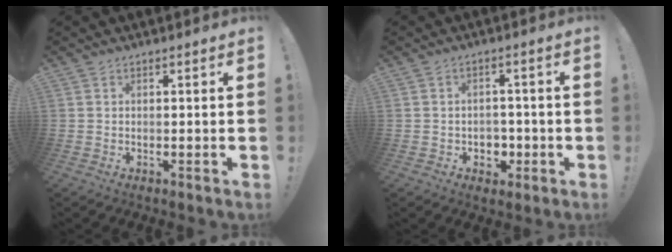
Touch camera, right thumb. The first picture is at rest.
{"total": 4.6, "force": [-0.4, 4.4, 1.4], "torque": [-0.014, -0.005, -0.005]}